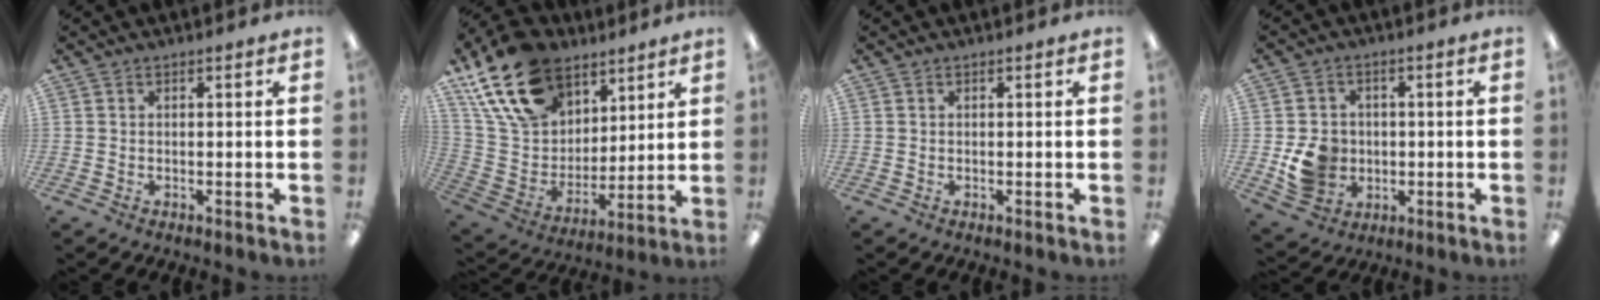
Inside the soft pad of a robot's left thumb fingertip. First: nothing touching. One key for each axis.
{"total": 21.6, "fx": 13.4, "fy": 13.5, "fz": 10.2, "tx": -0.213, "ty": -0.063, "tz": 0.252}
{"total": 0.0}
{"total": 8.6, "fx": -1.0, "fy": 7.7, "fz": 3.7, "tx": -0.069, "ty": 0.010, "tz": -0.011}